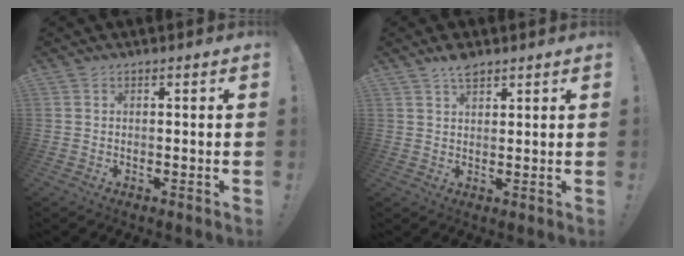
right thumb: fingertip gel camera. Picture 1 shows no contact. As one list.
[{"total": 4.3, "force": [3.4, 1.7, 2.1], "torque": [-0.027, -0.021, 0.060]}]